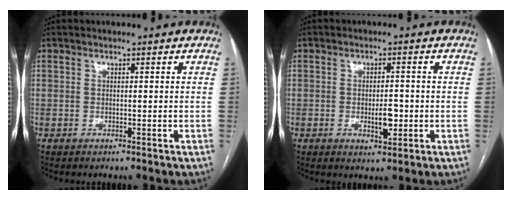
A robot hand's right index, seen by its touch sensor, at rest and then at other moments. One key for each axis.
{"total": 3.8, "fx": -0.8, "fy": 1.4, "fz": 3.5, "tx": -0.056, "ty": -0.001, "tz": -0.008}